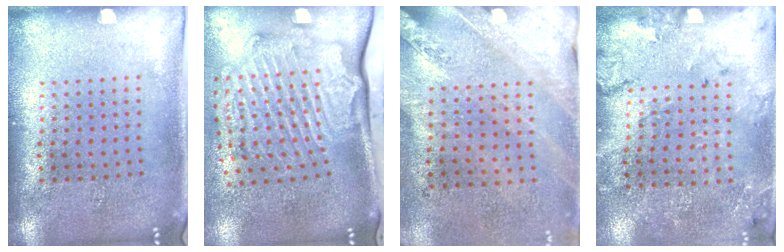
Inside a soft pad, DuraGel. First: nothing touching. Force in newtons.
{"total": 2.5, "press": 2.2, "slide": 1.2}
{"total": 2.4, "press": 2.1, "slide": 1.3}
{"total": 1.7, "press": 1.6, "slide": 0.8}